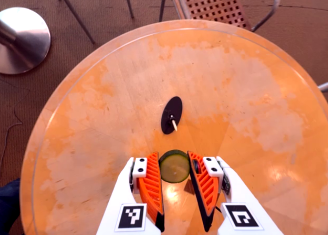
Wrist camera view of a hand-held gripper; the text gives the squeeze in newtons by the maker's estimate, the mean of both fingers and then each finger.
{"total": 8.4, "left": 8.7, "right": 8.1}